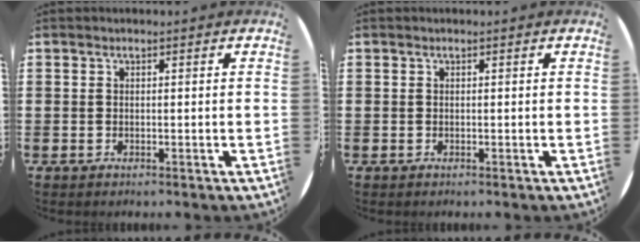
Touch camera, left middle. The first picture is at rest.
{"total": 0.0}